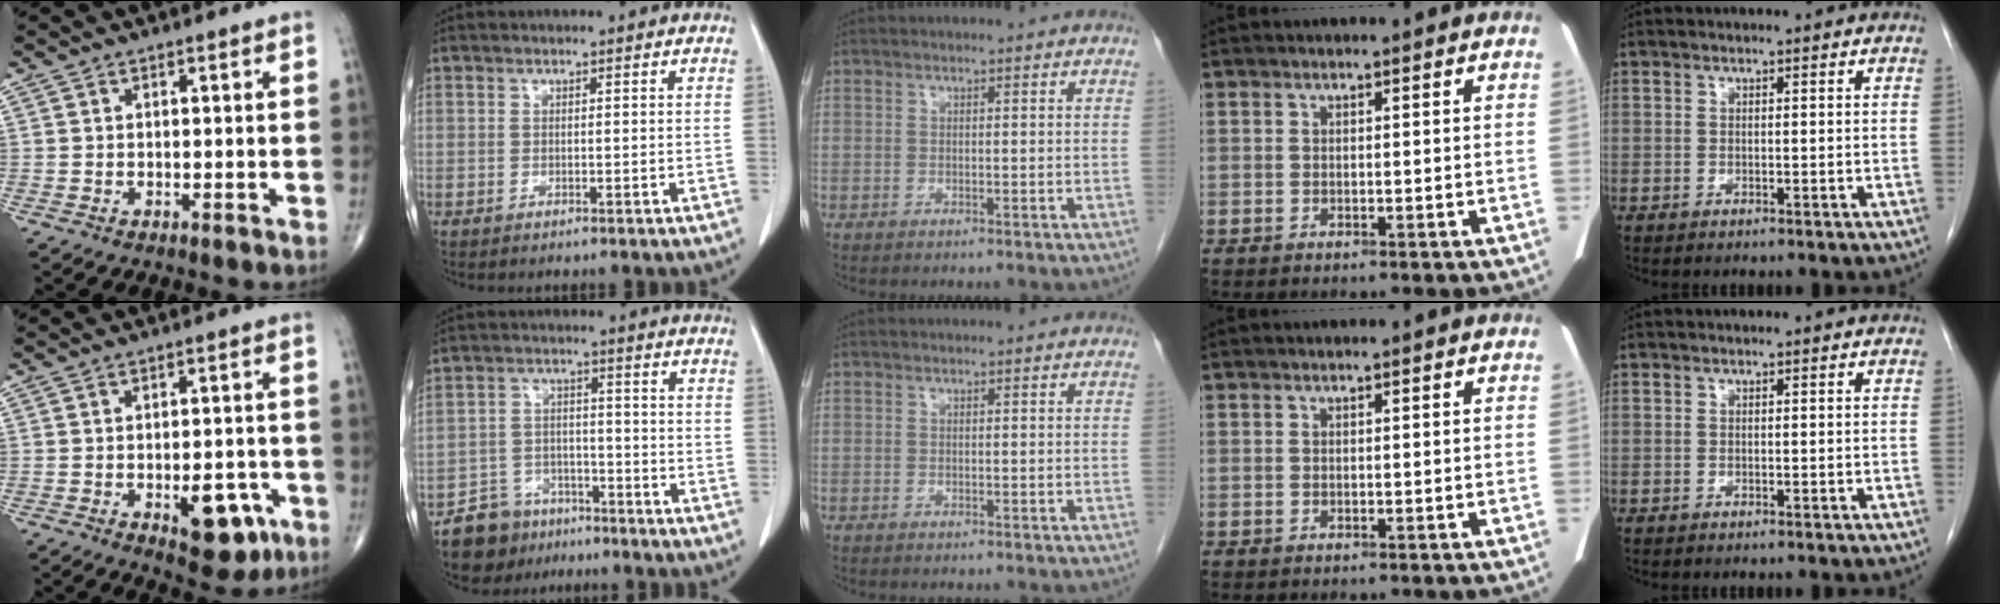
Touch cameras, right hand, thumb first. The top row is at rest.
{"thumb": {"total": 9.7, "force": [-3.8, 4.9, 7.5], "torque": [-0.072, 0.015, -0.041]}, "index": {"total": 7.8, "force": [-5.9, 5.1, 0.5], "torque": [-0.006, 0.019, -0.099]}}